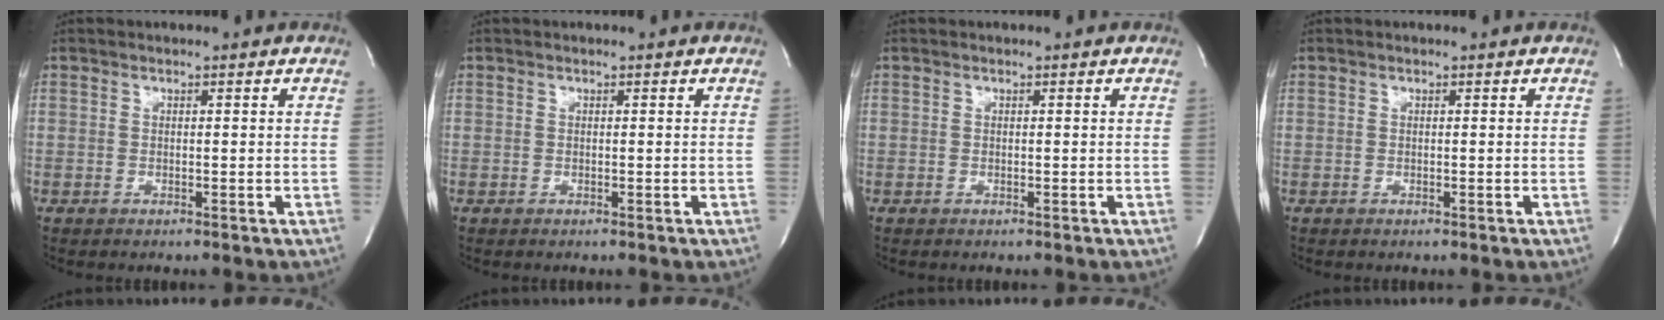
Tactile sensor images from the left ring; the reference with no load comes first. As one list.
[{"total": 0.0}, {"total": 0.0}, {"total": 0.0}]